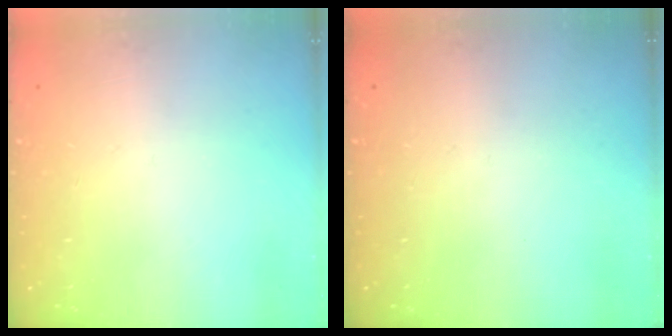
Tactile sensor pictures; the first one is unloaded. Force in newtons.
{"total": 0.0}